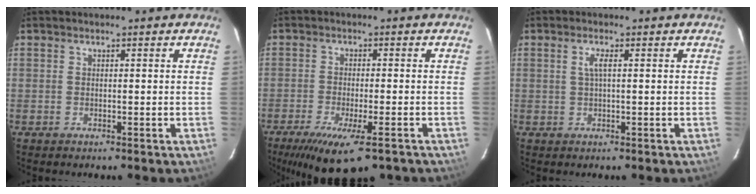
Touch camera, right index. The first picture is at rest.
{"total": 12.7, "force": [-8.6, 3.3, 8.7], "torque": [-0.173, -0.039, -0.136]}
{"total": 1.9, "force": [0.3, 0.1, 1.8], "torque": [-0.036, 0.002, 0.006]}